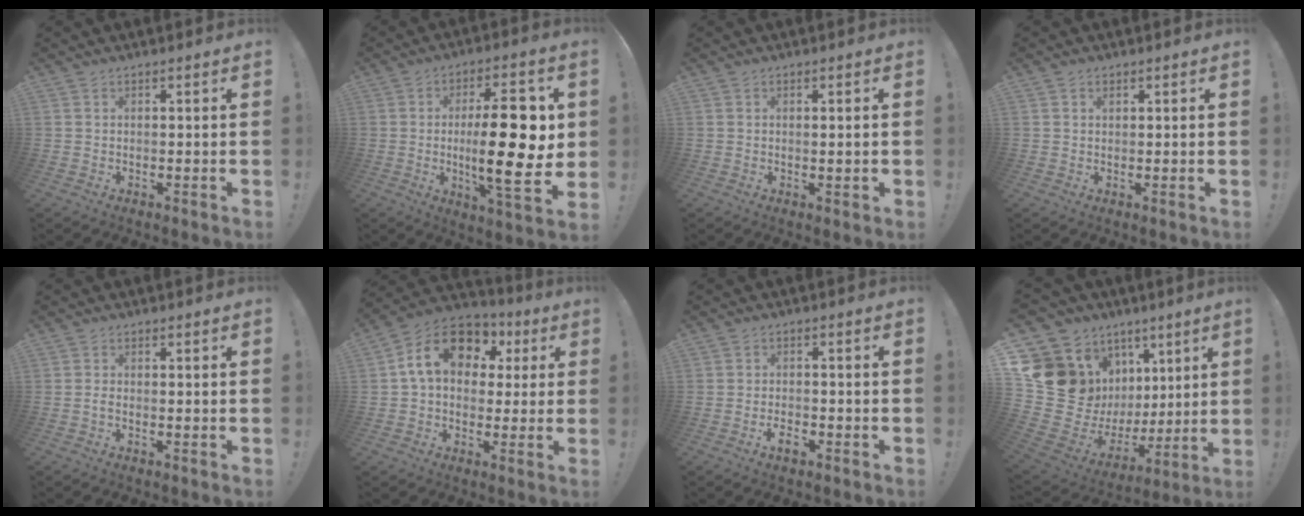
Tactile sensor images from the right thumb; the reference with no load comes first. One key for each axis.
{"total": 21.9, "fx": 0.2, "fy": 6.2, "fz": 21.0, "tx": -0.338, "ty": -0.008, "tz": 0.000}
{"total": 1.3, "fx": 0.2, "fy": 0.0, "fz": 1.3, "tx": -0.020, "ty": -0.002, "tz": 0.003}
{"total": 0.9, "fx": 0.6, "fy": 0.7, "fz": 0.2, "tx": 0.003, "ty": -0.001, "tz": 0.009}
{"total": 1.1, "fx": -0.7, "fy": 0.3, "fz": 0.8, "tx": -0.020, "ty": 0.005, "tz": -0.011}
{"total": 17.9, "fx": 6.9, "fy": 12.5, "fz": 10.9, "tx": -0.170, "ty": -0.012, "tz": 0.129}
{"total": 3.1, "fx": -2.4, "fy": 1.2, "fz": 1.6, "tx": -0.026, "ty": 0.013, "tz": -0.040}
{"total": 18.3, "fx": 6.3, "fy": 14.7, "fz": 9.0, "tx": -0.173, "ty": -0.069, "tz": 0.171}